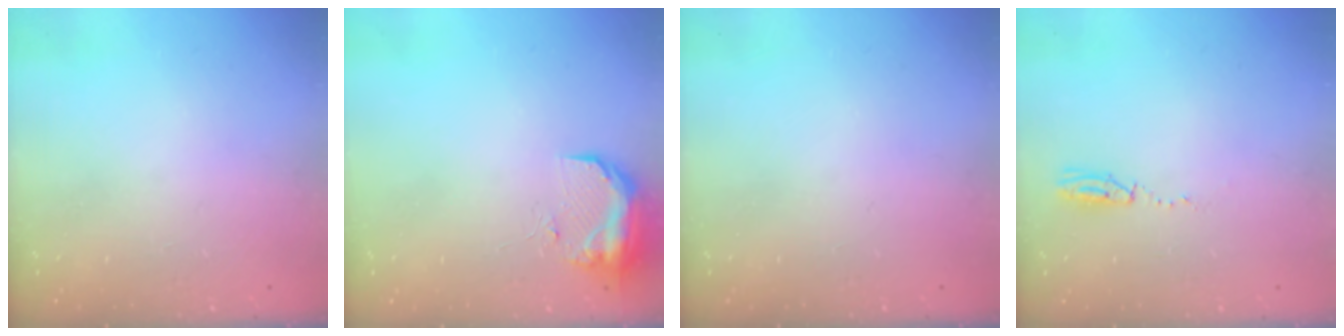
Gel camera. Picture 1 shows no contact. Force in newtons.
{"total": 17.0, "press": 11.4, "slide": 12.7}
{"total": 0.0}
{"total": 3.5, "press": 2.8, "slide": 2.2}